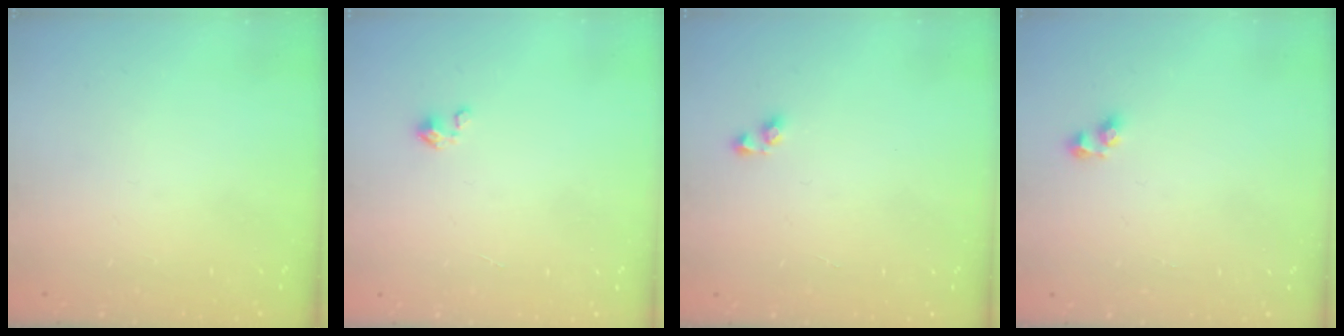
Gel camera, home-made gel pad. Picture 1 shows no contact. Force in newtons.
{"total": 0.0}
{"total": 2.9, "press": 2.9, "slide": 0.2}
{"total": 3.5, "press": 3.4, "slide": 0.9}